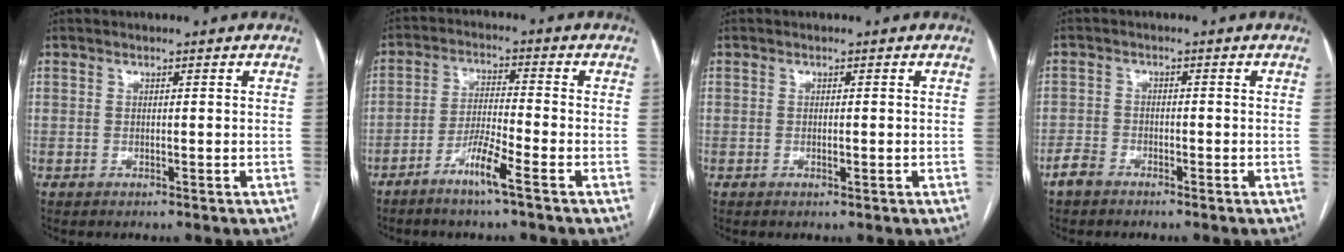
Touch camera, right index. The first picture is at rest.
{"total": 5.8, "force": [-3.7, -0.2, 4.5], "torque": [-0.088, -0.004, -0.075]}
{"total": 0.7, "force": [-0.2, 0.1, 0.7], "torque": [-0.016, -0.002, -0.002]}
{"total": 2.7, "force": [-2.1, 1.5, 0.7], "torque": [-0.020, 0.003, -0.037]}